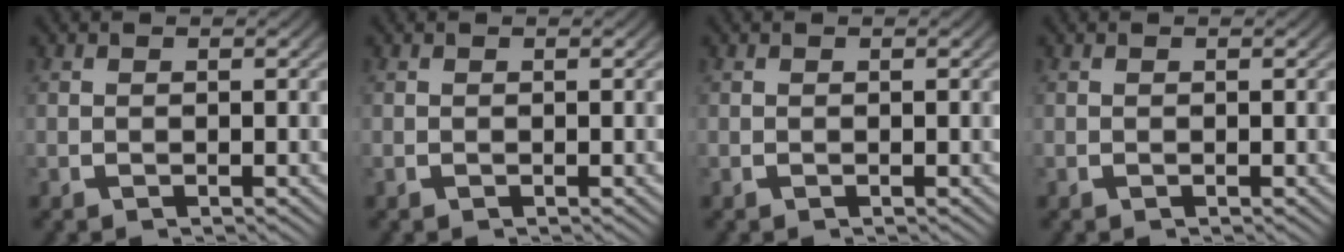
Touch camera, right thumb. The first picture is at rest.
{"total": 0.0}
{"total": 0.0}
{"total": 0.0}